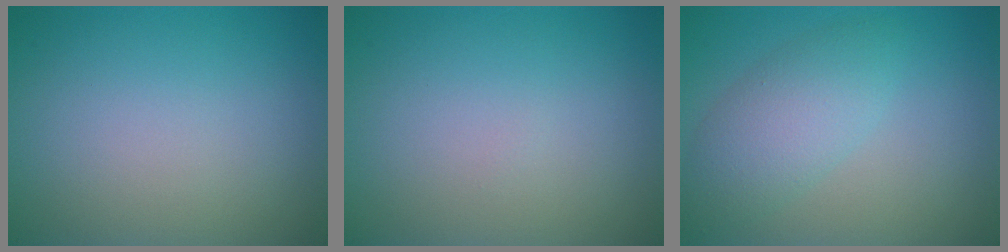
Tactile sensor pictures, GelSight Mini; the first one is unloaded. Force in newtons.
{"total": 0.0}
{"total": 3.9, "press": 3.9, "slide": 0.0}